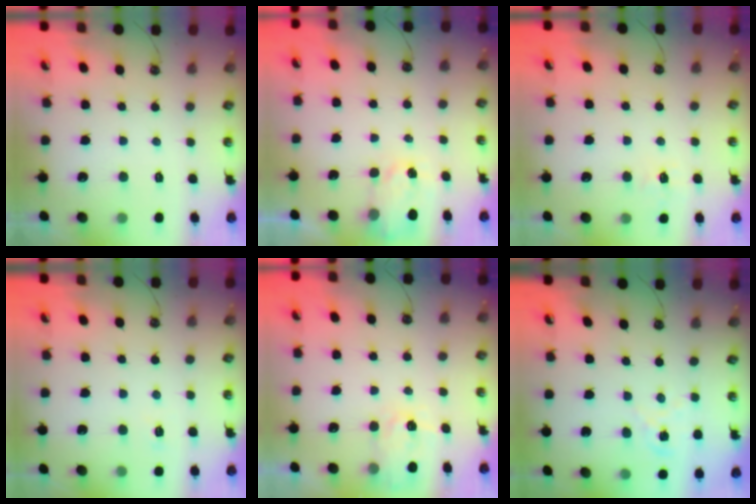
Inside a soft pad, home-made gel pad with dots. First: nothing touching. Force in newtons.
{"total": 2.7, "press": 2.7, "slide": 0.4}
{"total": 6.2, "press": 6.2, "slide": 0.5}
{"total": 2.2, "press": 2.2, "slide": 0.3}
{"total": 3.7, "press": 3.6, "slide": 0.5}
{"total": 1.2, "press": 1.1, "slide": 0.2}